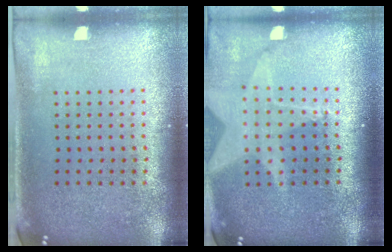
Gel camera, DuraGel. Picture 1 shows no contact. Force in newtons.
{"total": 1.8, "press": 1.5, "slide": 1.0}